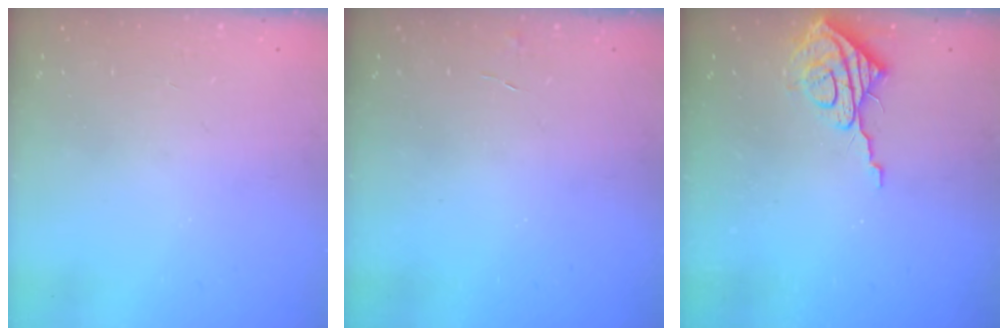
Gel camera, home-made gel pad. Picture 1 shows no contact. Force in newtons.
{"total": 2.9, "press": 2.9, "slide": 0.3}
{"total": 9.5, "press": 9.4, "slide": 0.8}